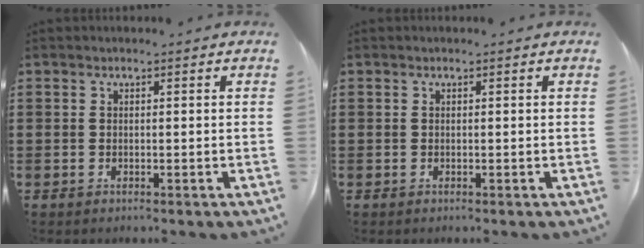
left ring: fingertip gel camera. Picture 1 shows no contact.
{"total": 0.0}